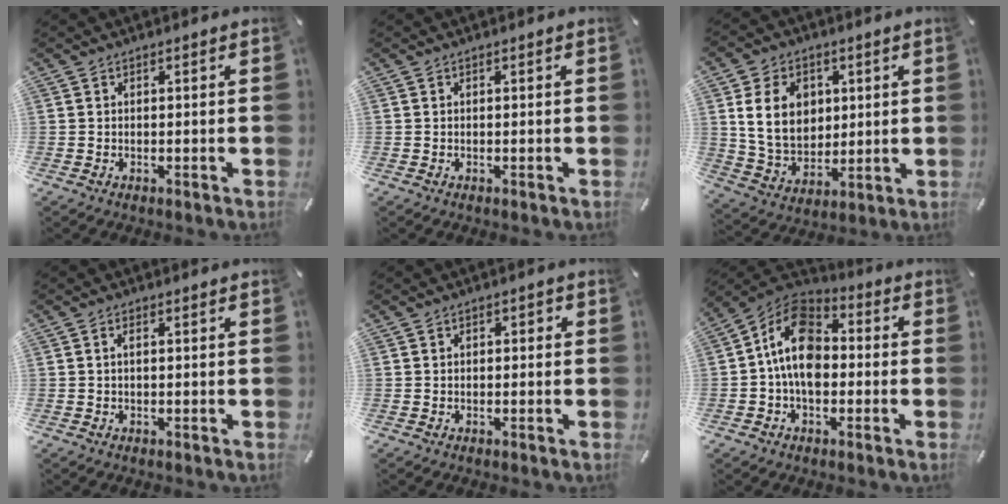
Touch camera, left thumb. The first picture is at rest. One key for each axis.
{"total": 0.0}
{"total": 12.1, "fx": 3.0, "fy": 9.7, "fz": 6.5, "tx": -0.126, "ty": 0.000, "tz": 0.054}
{"total": 1.3, "fx": 0.2, "fy": 0.6, "fz": 1.1, "tx": -0.022, "ty": 0.004, "tz": 0.002}
{"total": 1.1, "fx": -0.2, "fy": 0.9, "fz": 0.5, "tx": -0.010, "ty": 0.008, "tz": -0.009}
{"total": 13.0, "fx": -1.1, "fy": 9.1, "fz": 9.2, "tx": -0.174, "ty": 0.012, "tz": -0.023}